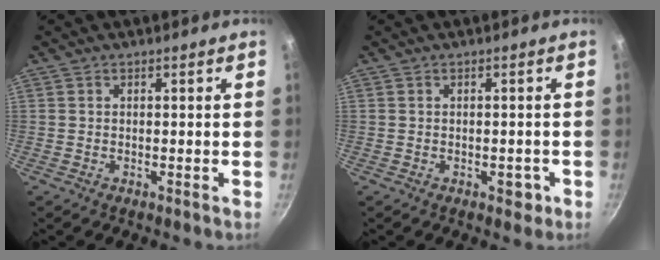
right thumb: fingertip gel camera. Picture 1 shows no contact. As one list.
[{"total": 2.0, "force": [-0.9, 1.2, 1.3], "torque": [-0.004, 0.006, -0.010]}]